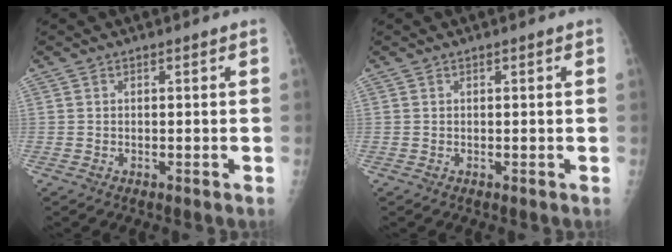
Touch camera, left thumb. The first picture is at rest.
{"total": 0.5, "force": [0.2, 0.1, 0.4], "torque": [-0.007, 0.001, 0.002]}